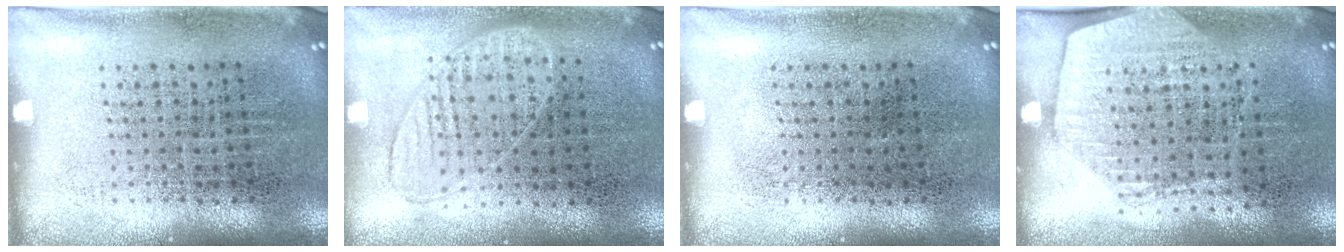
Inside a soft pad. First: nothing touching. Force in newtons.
{"total": 0.9, "press": 0.9, "slide": 0.4}
{"total": 0.0}
{"total": 1.6, "press": 1.4, "slide": 0.7}